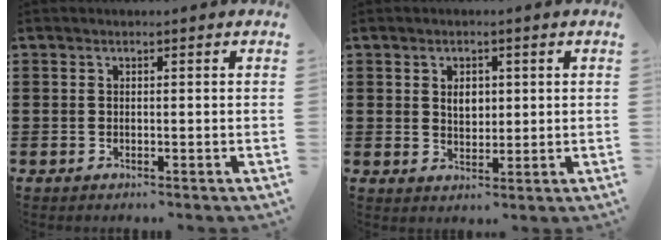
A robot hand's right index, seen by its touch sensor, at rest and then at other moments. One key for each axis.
{"total": 3.0, "fx": 0.7, "fy": 2.0, "fz": 2.0, "tx": -0.038, "ty": 0.005, "tz": 0.010}